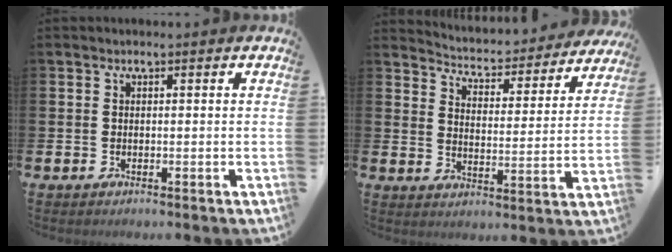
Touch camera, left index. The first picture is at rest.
{"total": 4.3, "force": [4.2, 0.9, 0.5], "torque": [-0.038, -0.039, 0.064]}